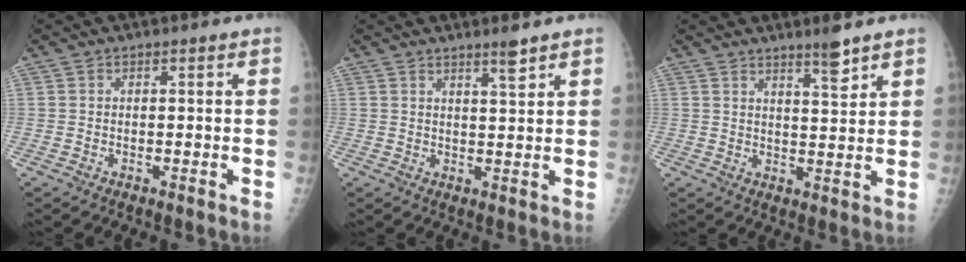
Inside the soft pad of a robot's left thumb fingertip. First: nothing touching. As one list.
[{"total": 2.9, "force": [2.4, 0.0, 1.8], "torque": [-0.028, -0.023, 0.040]}, {"total": 4.4, "force": [3.5, 0.3, 2.7], "torque": [-0.036, -0.033, 0.057]}]